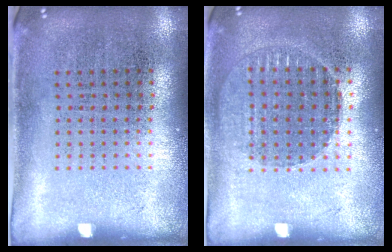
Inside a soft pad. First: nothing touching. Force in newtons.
{"total": 1.2, "press": 1.2, "slide": 0.3}